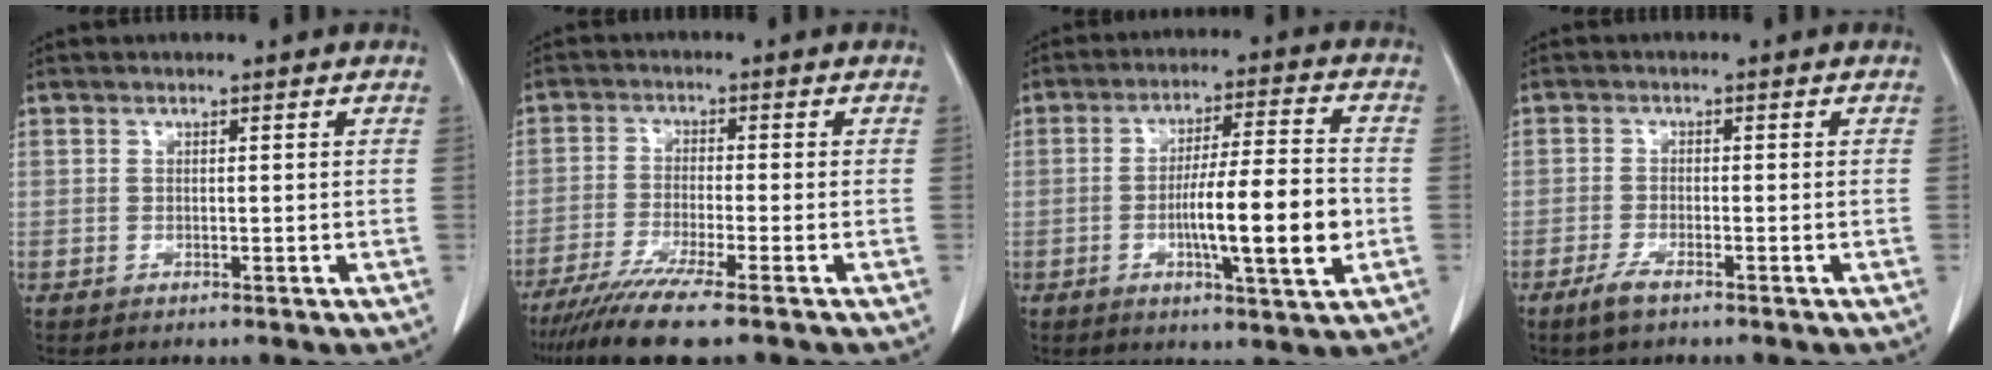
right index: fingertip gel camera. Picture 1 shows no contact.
{"total": 9.2, "force": [-7.0, -0.6, 6.0], "torque": [-0.097, -0.026, -0.116]}
{"total": 12.4, "force": [-2.6, 0.9, 12.1], "torque": [-0.196, 0.000, -0.044]}
{"total": 2.8, "force": [-1.9, 0.5, 2.0], "torque": [-0.047, -0.004, -0.036]}